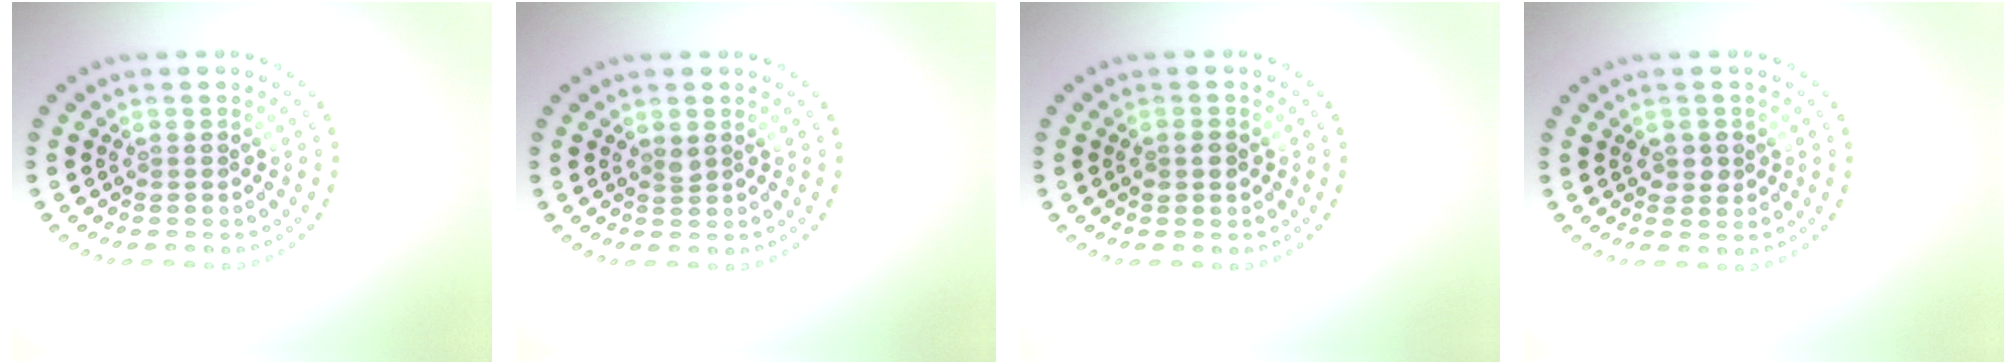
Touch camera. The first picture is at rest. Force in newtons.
{"total": 0.7, "press": 0.6, "slide": 0.4}
{"total": 1.4, "press": 1.4, "slide": 0.2}
{"total": 1.5, "press": 1.5, "slide": 0.3}